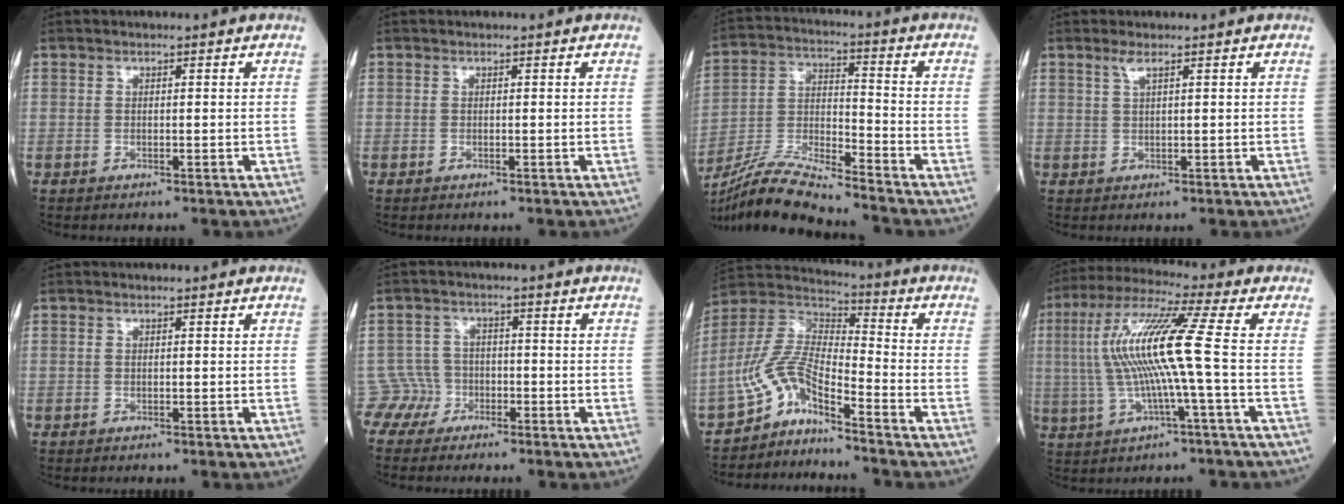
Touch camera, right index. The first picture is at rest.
{"total": 0.0}
{"total": 12.8, "force": [-11.9, -0.5, 4.6], "torque": [-0.092, -0.003, -0.224]}
{"total": 1.6, "force": [1.0, 0.0, 1.2], "torque": [-0.032, 0.004, 0.023]}
{"total": 0.0}
{"total": 3.6, "force": [-2.6, 2.2, -1.1], "torque": [0.021, 0.008, -0.055]}
{"total": 7.9, "force": [-6.3, 1.8, 4.5], "torque": [-0.107, 0.030, -0.127]}
{"total": 13.0, "force": [0.1, -0.7, 13.0], "torque": [-0.267, 0.016, -0.003]}